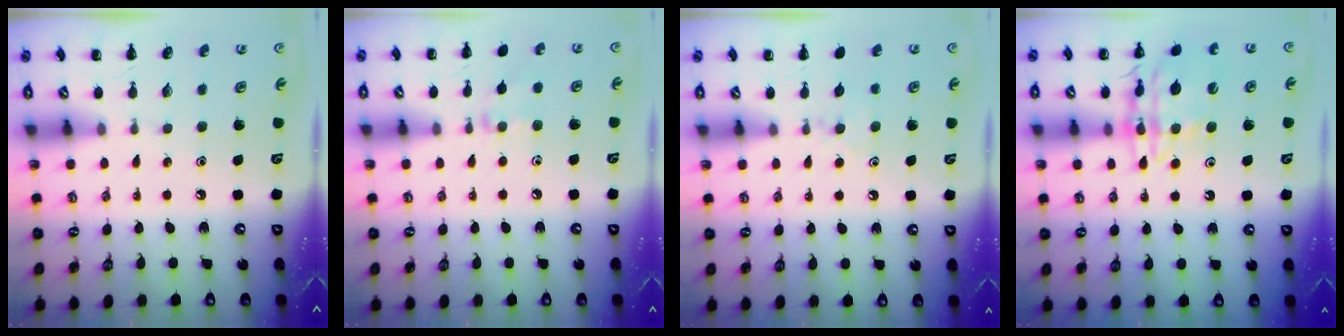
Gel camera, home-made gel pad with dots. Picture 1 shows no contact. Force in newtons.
{"total": 7.5, "press": 7.3, "slide": 1.8}
{"total": 5.4, "press": 5.2, "slide": 1.7}
{"total": 14.4, "press": 14.3, "slide": 1.9}